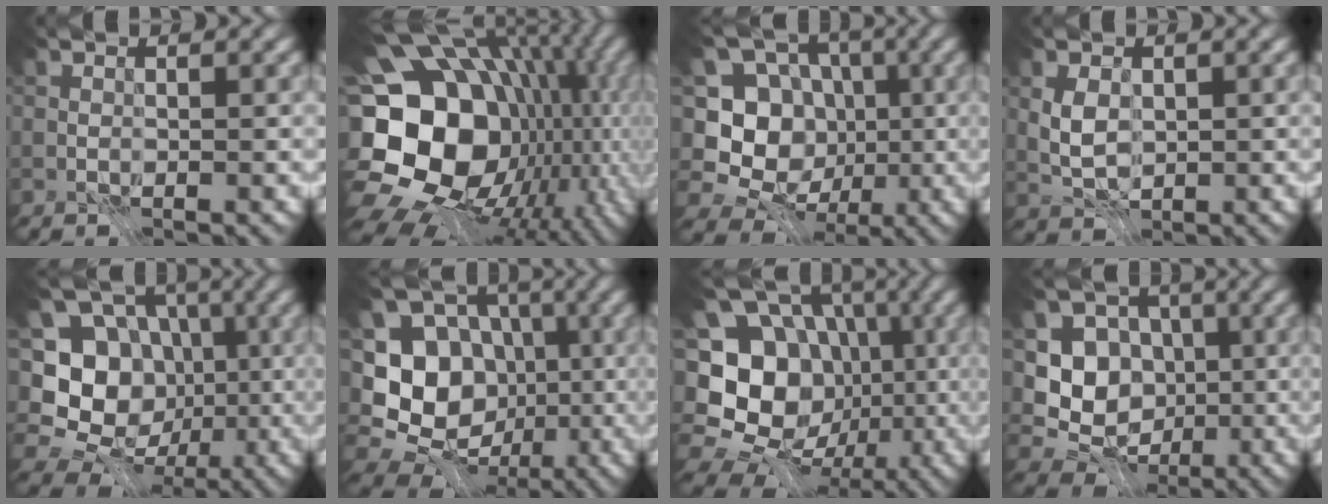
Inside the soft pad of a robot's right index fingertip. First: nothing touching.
{"total": 21.5, "force": [-1.6, 17.8, 12.1], "torque": [-0.233, -0.012, -0.034]}
{"total": 9.4, "force": [-2.4, 8.4, 3.7], "torque": [-0.077, -0.002, -0.065]}
{"total": 2.5, "force": [-0.1, 1.8, 1.8], "torque": [-0.039, -0.005, -0.003]}
{"total": 11.7, "force": [-2.2, 10.4, 4.8], "torque": [-0.102, -0.002, -0.060]}
{"total": 11.9, "force": [-2.4, 10.2, 5.6], "torque": [-0.120, -0.007, -0.056]}
{"total": 16.5, "force": [-2.5, 14.4, 7.7], "torque": [-0.153, 0.013, -0.058]}
{"total": 7.2, "force": [-1.2, 6.1, 3.5], "torque": [-0.060, -0.012, -0.033]}